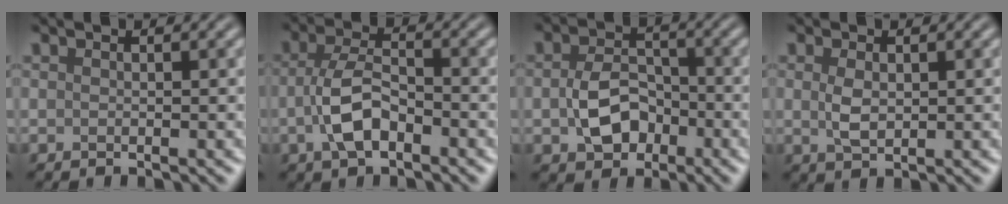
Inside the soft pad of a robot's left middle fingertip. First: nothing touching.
{"total": 4.6, "force": [-1.4, 2.3, 3.7], "torque": [-0.080, 0.002, -0.032]}
{"total": 5.0, "force": [-1.2, 3.6, 3.2], "torque": [-0.062, -0.005, -0.021]}
{"total": 2.2, "force": [0.3, 1.3, 1.7], "torque": [-0.041, -0.002, 0.008]}